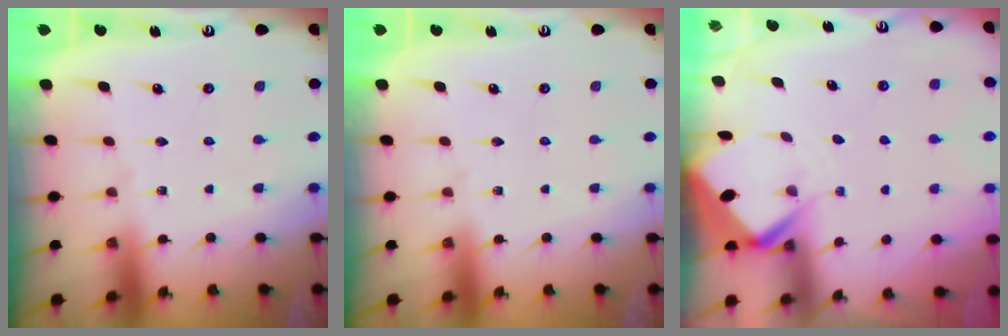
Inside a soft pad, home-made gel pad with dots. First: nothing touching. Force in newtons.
{"total": 0.0}
{"total": 3.9, "press": 3.9, "slide": 0.4}